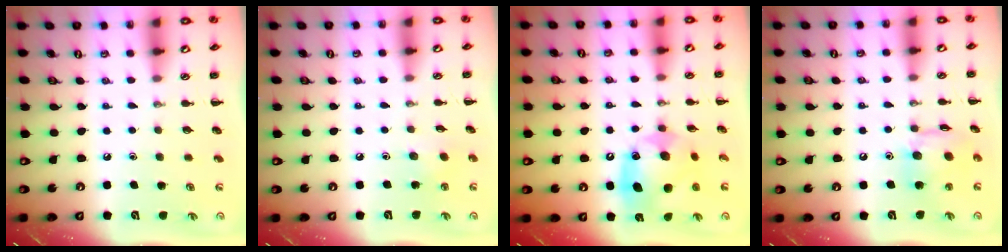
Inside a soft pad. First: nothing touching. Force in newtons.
{"total": 2.9, "press": 2.8, "slide": 1.0}
{"total": 12.9, "press": 12.8, "slide": 2.1}
{"total": 11.6, "press": 11.5, "slide": 1.6}